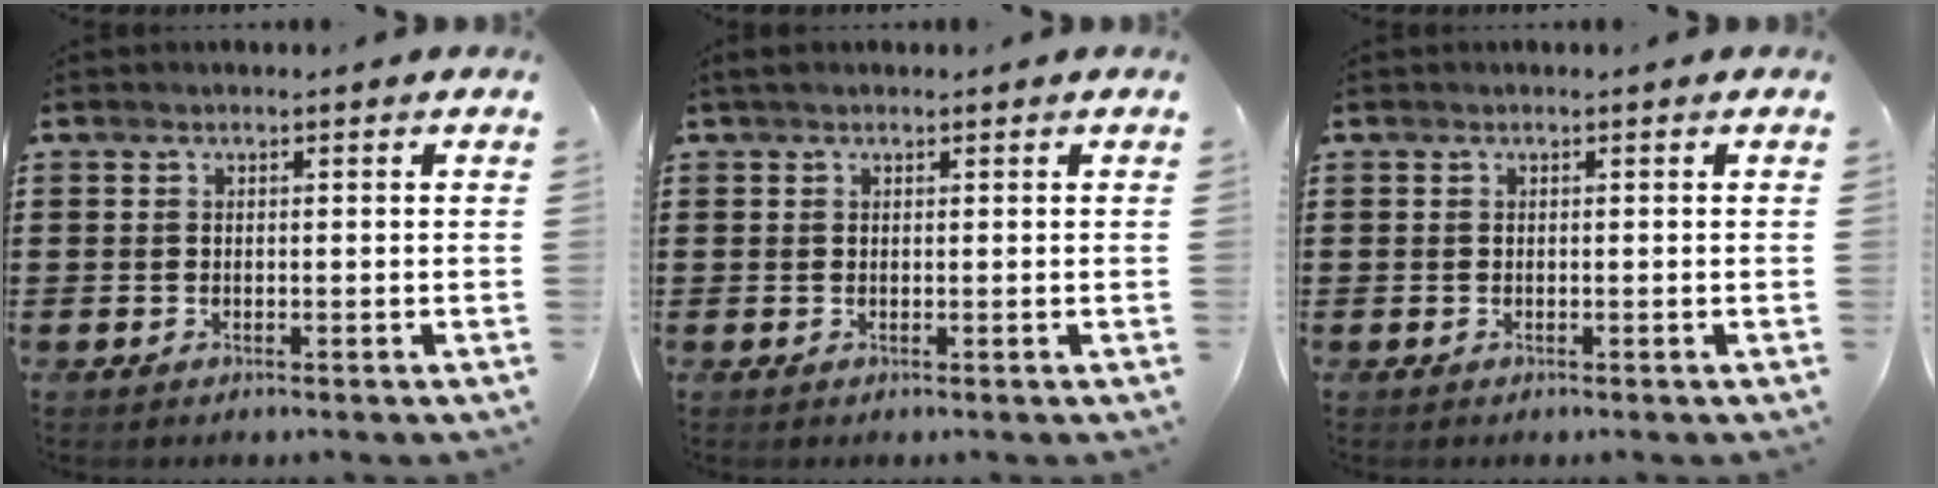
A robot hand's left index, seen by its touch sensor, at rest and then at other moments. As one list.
[{"total": 0.8, "force": [0.5, 0.4, 0.5], "torque": [-0.011, 0.004, 0.009]}, {"total": 0.0}]